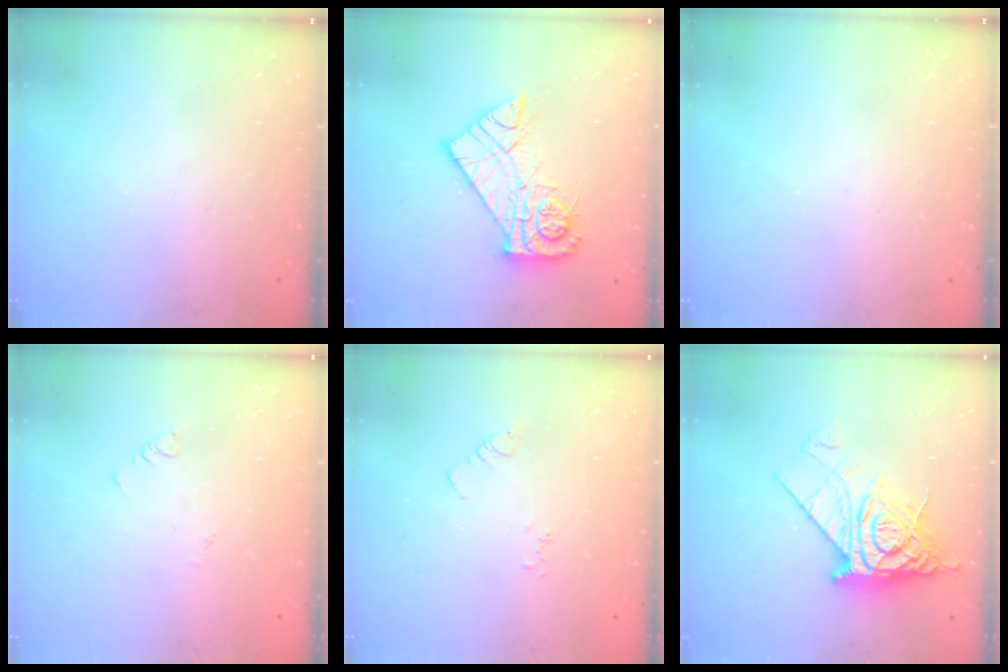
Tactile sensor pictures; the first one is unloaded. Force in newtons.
{"total": 14.6, "press": 14.6, "slide": 1.4}
{"total": 0.0}
{"total": 1.9, "press": 1.9, "slide": 0.4}
{"total": 3.3, "press": 3.3, "slide": 0.6}
{"total": 12.2, "press": 12.2, "slide": 1.1}